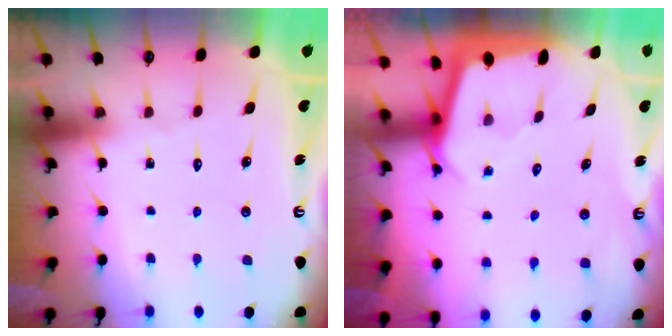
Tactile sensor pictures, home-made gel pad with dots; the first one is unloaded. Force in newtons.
{"total": 2.4, "press": 2.4, "slide": 0.1}